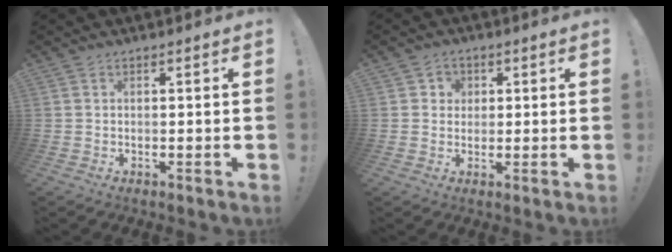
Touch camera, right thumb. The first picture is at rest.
{"total": 3.4, "force": [0.8, 3.2, 0.8], "torque": [-0.012, -0.001, 0.015]}